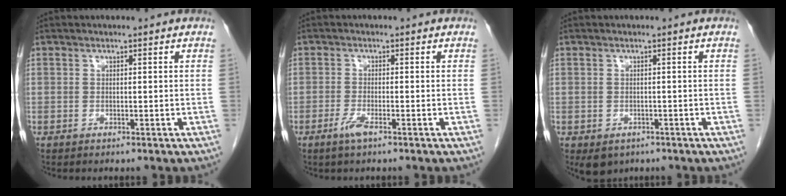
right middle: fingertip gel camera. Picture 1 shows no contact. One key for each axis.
{"total": 3.2, "fx": -1.9, "fy": 0.3, "fz": 2.5, "tx": -0.058, "ty": -0.007, "tz": -0.040}
{"total": 3.4, "fx": -2.1, "fy": 2.4, "fz": 1.3, "tx": -0.018, "ty": -0.003, "tz": -0.022}